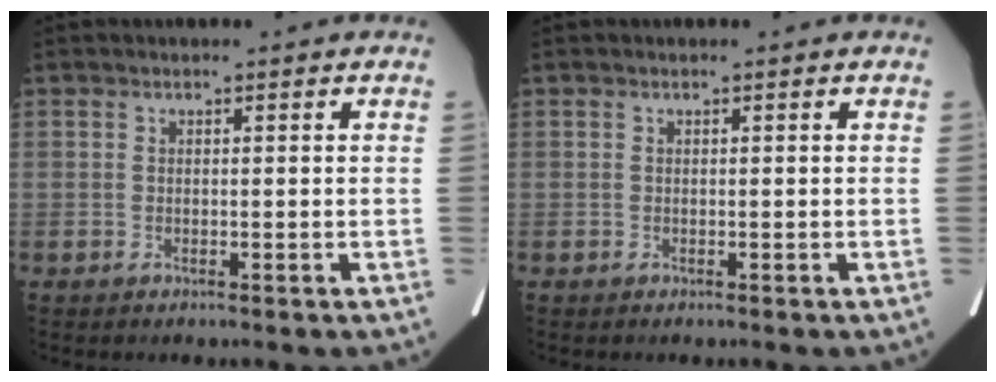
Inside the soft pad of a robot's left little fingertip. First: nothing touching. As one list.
[{"total": 0.0}]